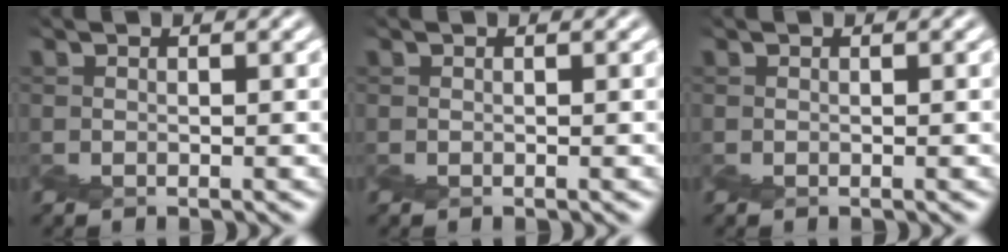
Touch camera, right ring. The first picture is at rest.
{"total": 0.0}
{"total": 0.0}